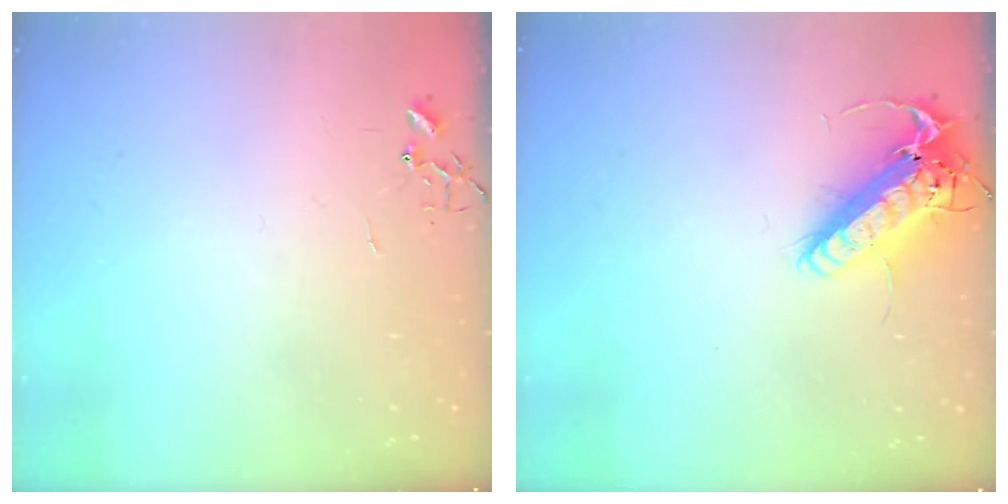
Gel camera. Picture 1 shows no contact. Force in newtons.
{"total": 16.2, "press": 15.9, "slide": 3.2}